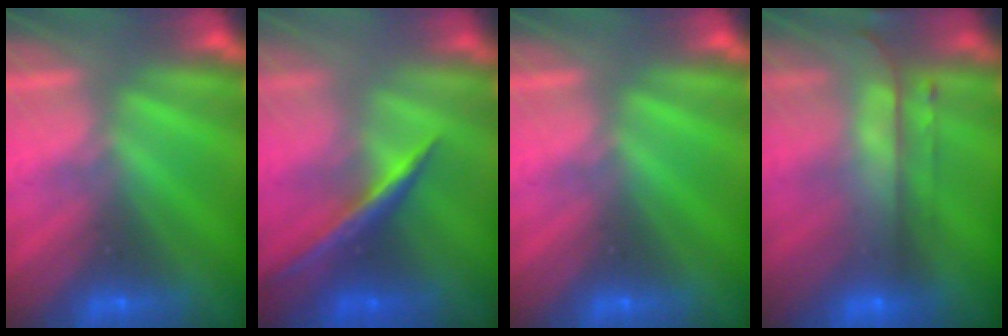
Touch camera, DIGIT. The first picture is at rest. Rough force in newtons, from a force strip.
{"total": 1.5}
{"total": 0.0}
{"total": 8.4}